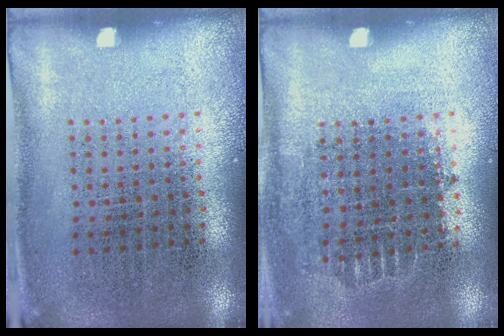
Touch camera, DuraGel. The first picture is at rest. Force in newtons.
{"total": 0.7, "press": 0.7, "slide": 0.2}